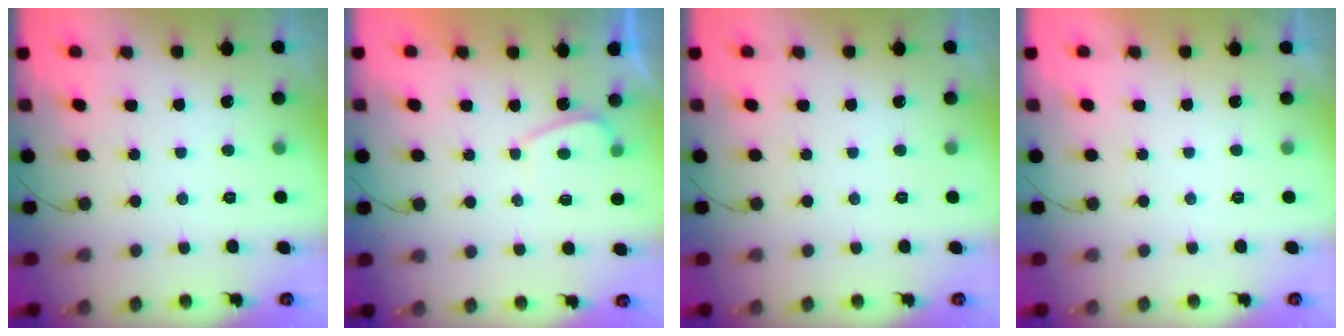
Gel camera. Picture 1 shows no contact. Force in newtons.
{"total": 1.6, "press": 1.5, "slide": 0.6}
{"total": 0.0}
{"total": 2.3, "press": 2.2, "slide": 0.4}